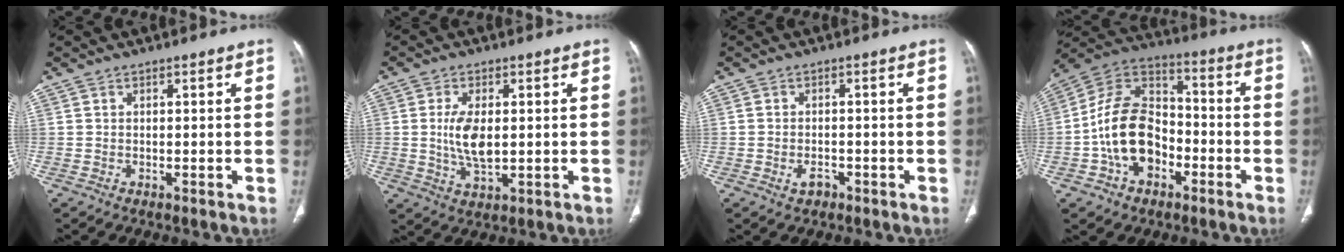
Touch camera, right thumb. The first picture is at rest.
{"total": 7.3, "force": [0.4, 3.5, 6.4], "torque": [-0.126, -0.010, 0.013]}
{"total": 2.2, "force": [-1.1, 1.5, 1.2], "torque": [-0.020, 0.009, -0.014]}
{"total": 16.3, "force": [-4.5, 11.3, 10.9], "torque": [-0.173, 0.045, -0.087]}